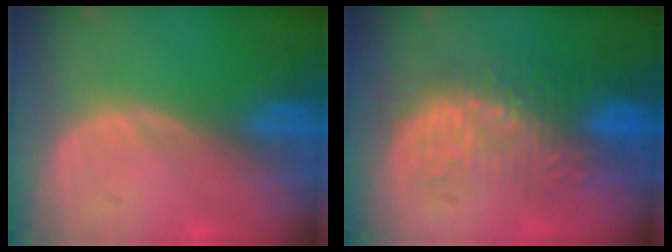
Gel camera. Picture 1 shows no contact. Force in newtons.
{"total": 9.2, "press": 8.7, "slide": 2.7}